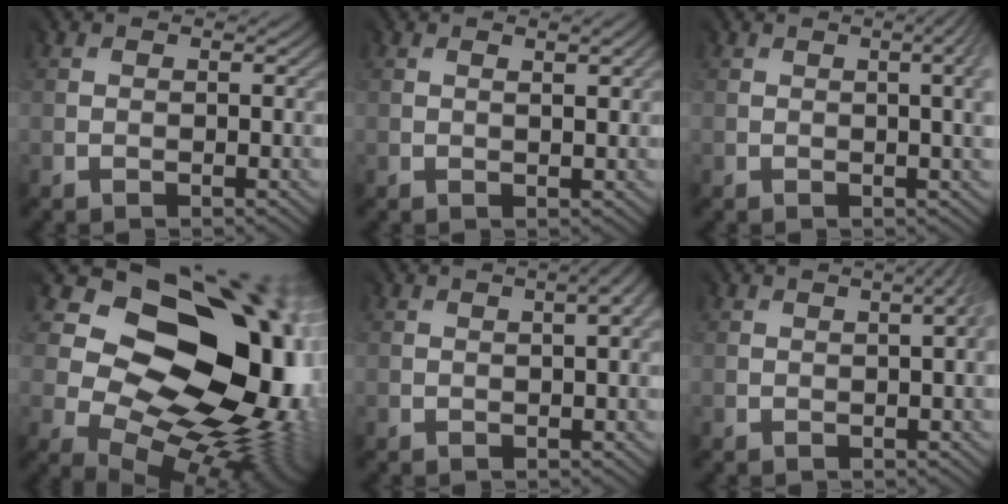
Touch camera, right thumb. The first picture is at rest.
{"total": 0.8, "force": [0.2, 0.1, 0.7], "torque": [-0.009, 0.001, 0.009]}
{"total": 4.5, "force": [-0.1, 1.2, 4.3], "torque": [-0.020, 0.013, -0.007]}
{"total": 18.9, "force": [1.9, 14.5, 11.8], "torque": [-0.150, -0.009, 0.061]}
{"total": 2.2, "force": [-0.2, 0.4, 2.2], "torque": [-0.012, 0.009, -0.007]}
{"total": 1.8, "force": [-0.4, 0.1, 1.8], "torque": [-0.004, 0.012, -0.013]}